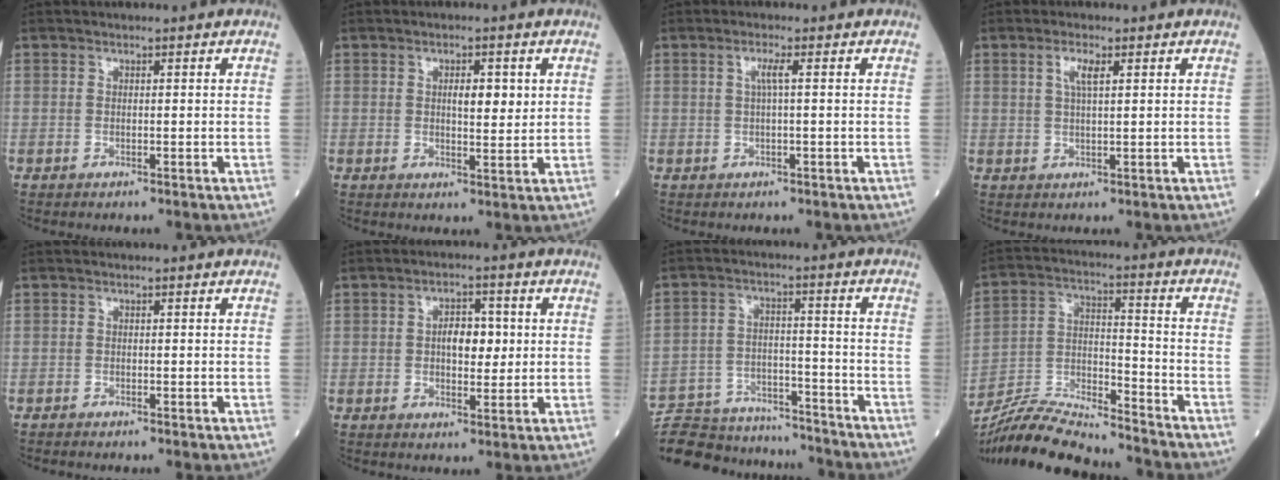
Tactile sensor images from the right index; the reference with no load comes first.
{"total": 3.7, "force": [1.0, 1.2, 3.3], "torque": [-0.050, -0.002, 0.013]}
{"total": 1.8, "force": [0.3, -0.2, 1.7], "torque": [-0.034, 0.002, 0.005]}
{"total": 2.8, "force": [1.2, 0.4, 2.5], "torque": [-0.053, 0.003, 0.022]}
{"total": 1.1, "force": [-1.0, 0.1, 0.3], "torque": [-0.007, -0.001, -0.015]}
{"total": 4.8, "force": [0.5, 2.4, 4.1], "torque": [-0.065, 0.008, 0.009]}
{"total": 20.2, "force": [-18.9, 4.5, 5.3], "torque": [-0.125, 0.003, -0.280]}
{"total": 16.6, "force": [-15.7, 1.4, 5.1], "torque": [-0.100, 0.009, -0.274]}